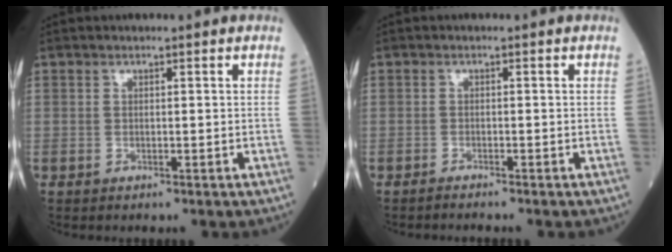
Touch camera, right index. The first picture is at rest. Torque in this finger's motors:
{"motor_torque": [0.05, -0.16, 0.07, -0.01]}